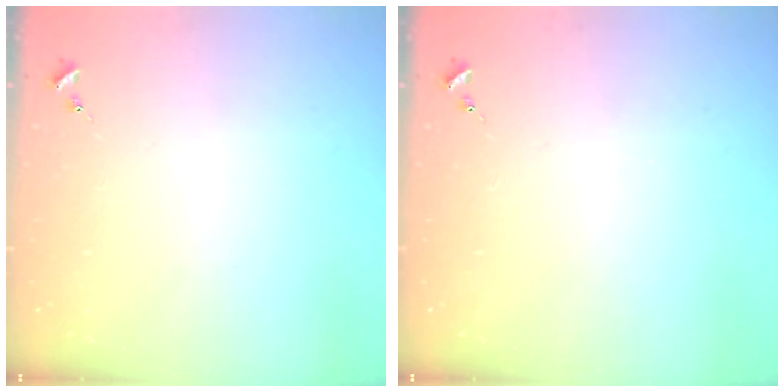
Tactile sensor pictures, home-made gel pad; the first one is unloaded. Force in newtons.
{"total": 0.0}